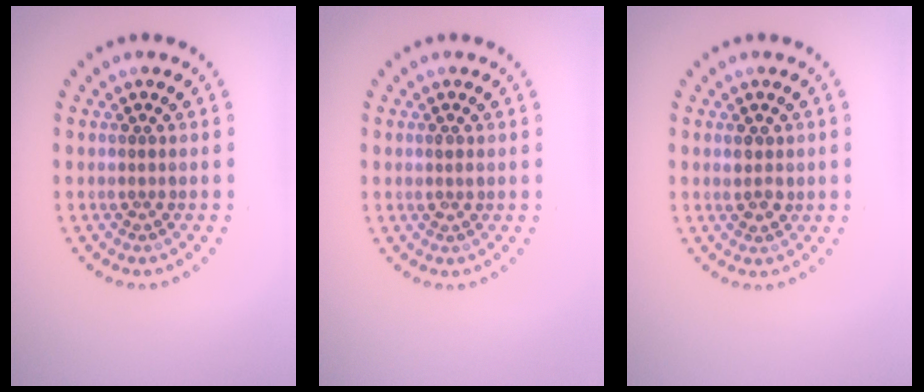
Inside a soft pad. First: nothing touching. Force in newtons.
{"total": 0.8, "press": 0.7, "slide": 0.3}
{"total": 1.6, "press": 1.5, "slide": 0.3}